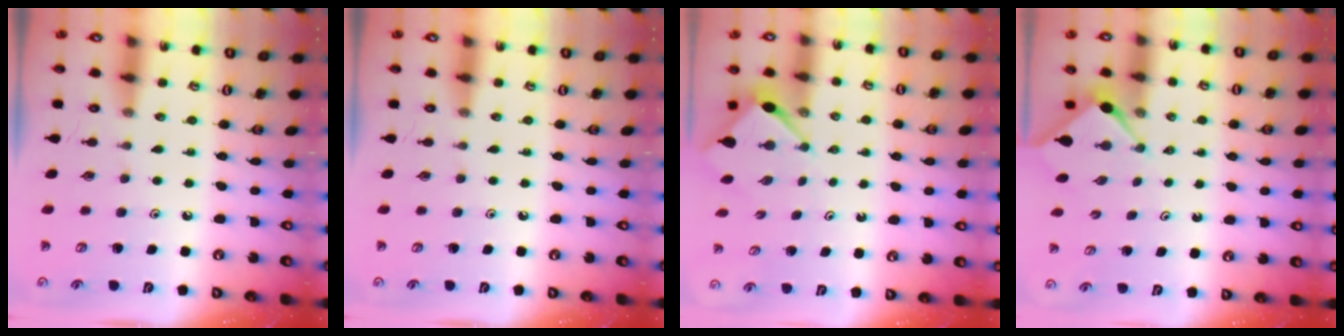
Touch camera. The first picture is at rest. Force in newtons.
{"total": 0.0}
{"total": 3.5, "press": 3.5, "slide": 0.3}
{"total": 3.0, "press": 3.0, "slide": 0.4}